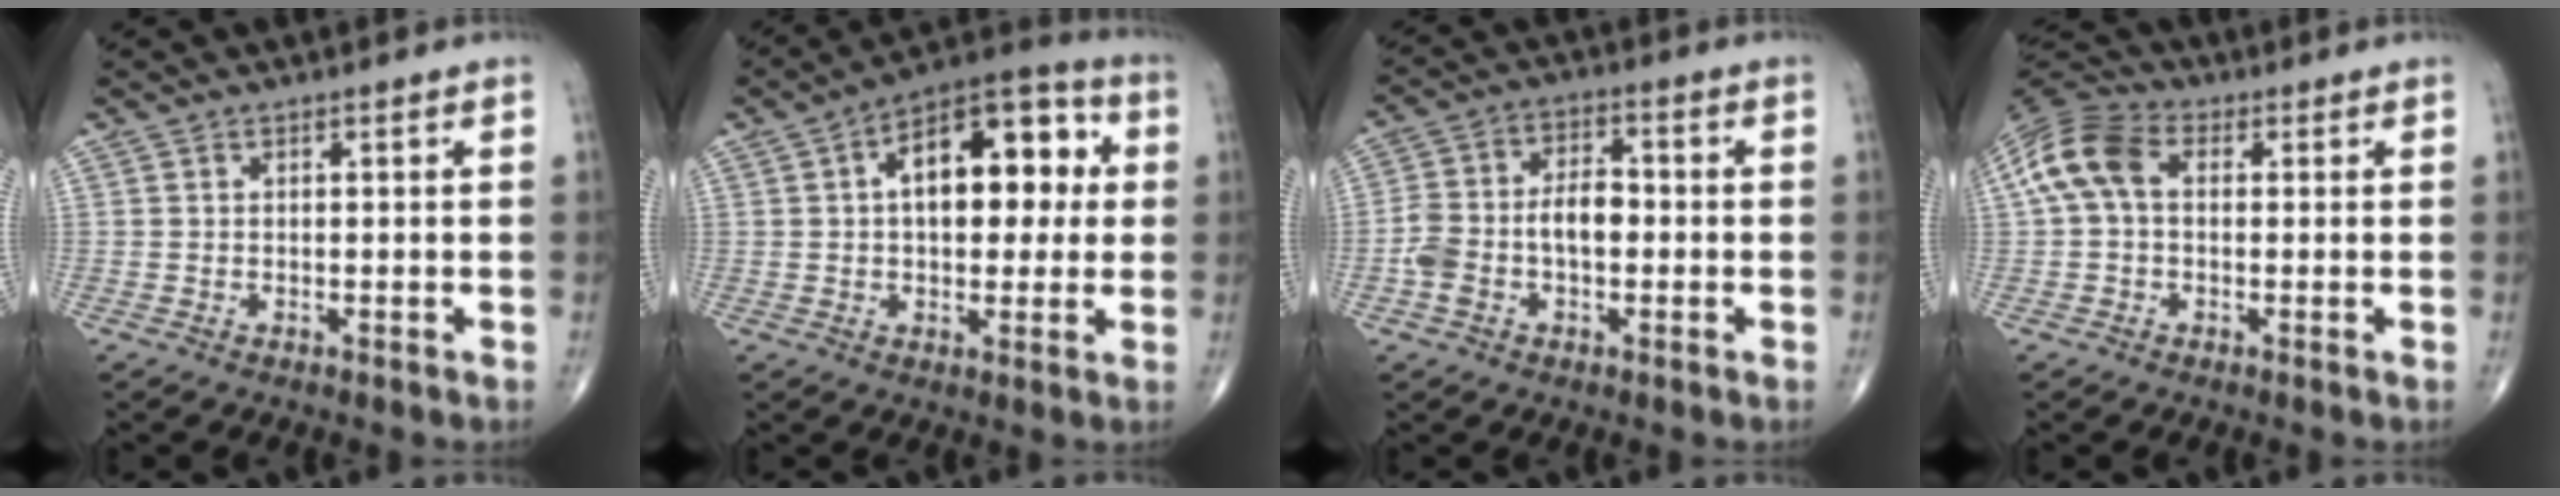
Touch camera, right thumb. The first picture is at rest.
{"total": 17.2, "force": [3.1, 9.3, 14.1], "torque": [-0.169, 0.028, 0.038]}
{"total": 9.5, "force": [-1.6, 5.7, 7.5], "torque": [-0.145, 0.037, -0.033]}
{"total": 9.8, "force": [1.1, 6.6, 7.1], "torque": [-0.149, 0.031, 0.011]}